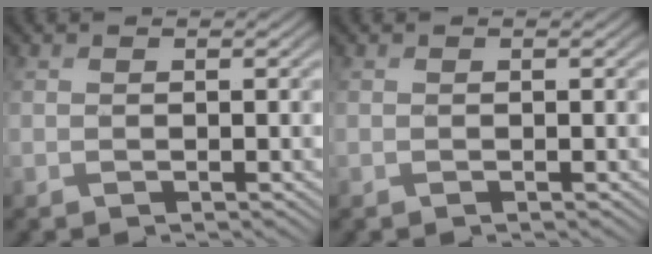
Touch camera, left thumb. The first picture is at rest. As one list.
[{"total": 0.0}]